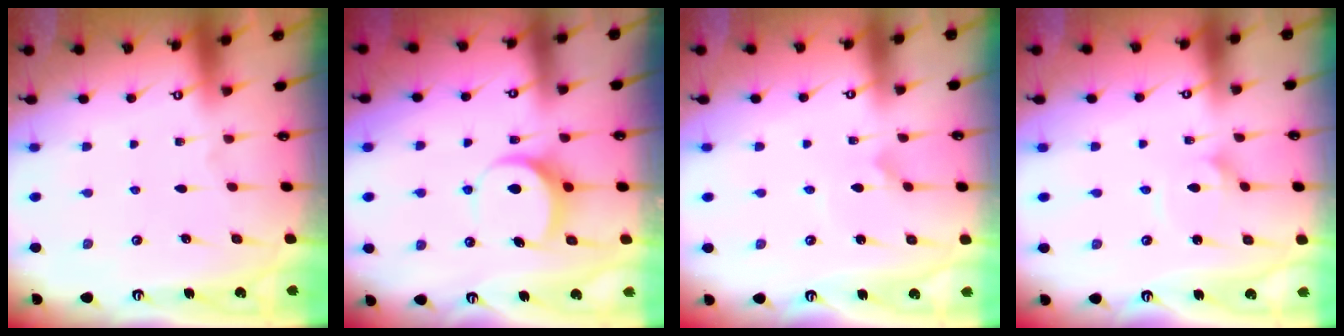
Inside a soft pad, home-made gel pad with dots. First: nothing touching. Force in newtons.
{"total": 7.2, "press": 7.1, "slide": 0.6}
{"total": 2.9, "press": 2.8, "slide": 0.3}
{"total": 2.0, "press": 2.0, "slide": 0.1}